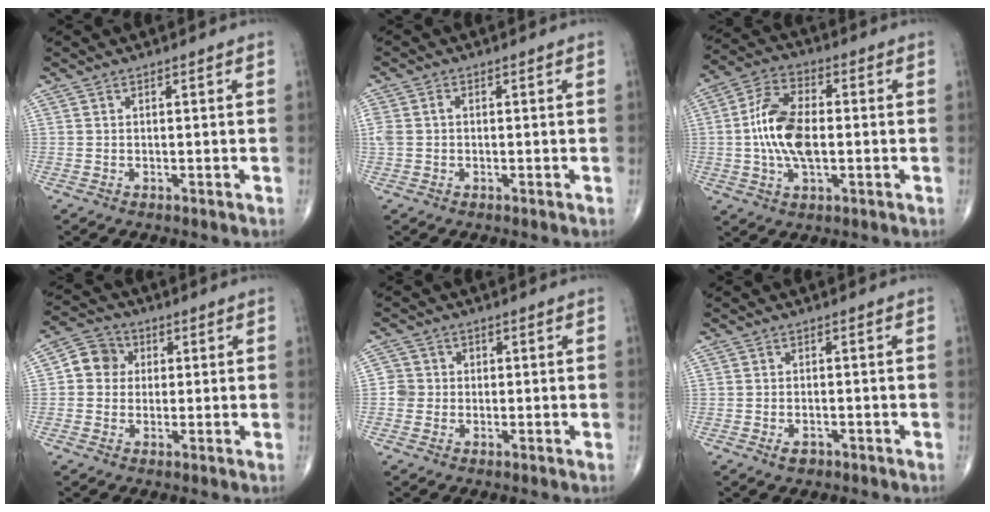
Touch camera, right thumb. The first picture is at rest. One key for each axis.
{"total": 3.0, "fx": 0.0, "fy": 2.2, "fz": 2.0, "tx": -0.057, "ty": 0.015, "tz": 0.002}
{"total": 12.3, "fx": -0.5, "fy": 6.4, "fz": 10.5, "tx": -0.205, "ty": 0.015, "tz": -0.014}
{"total": 6.2, "fx": 0.8, "fy": 5.6, "fz": 2.4, "tx": -0.019, "ty": 0.012, "tz": 0.000}
{"total": 3.2, "fx": -0.2, "fy": 3.1, "fz": 0.3, "tx": 0.021, "ty": 0.009, "tz": -0.010}
{"total": 2.0, "fx": -1.2, "fy": 1.1, "fz": 1.1, "tx": -0.020, "ty": 0.004, "tz": -0.016}